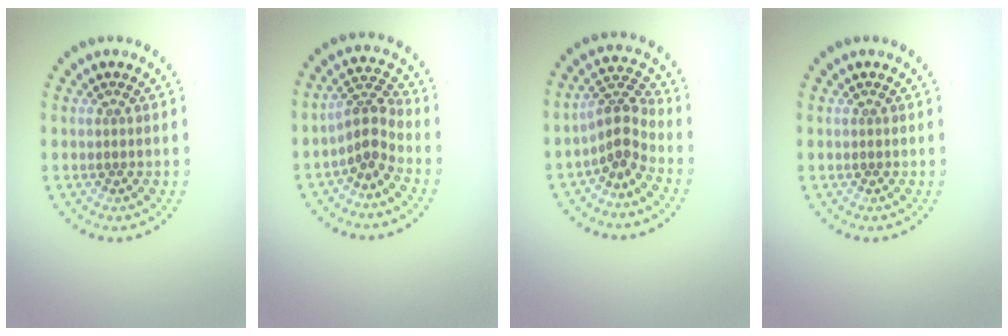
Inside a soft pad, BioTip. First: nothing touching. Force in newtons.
{"total": 2.9, "press": 2.1, "slide": 2.0}
{"total": 2.9, "press": 2.0, "slide": 2.2}
{"total": 0.0}